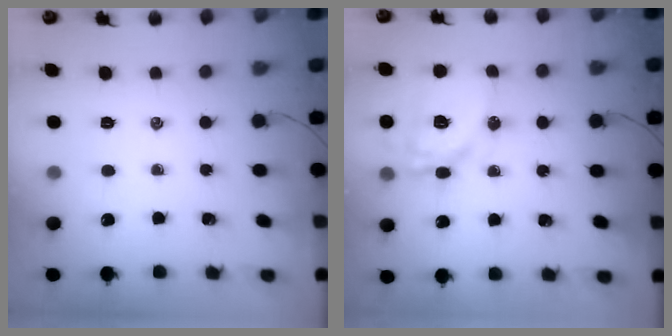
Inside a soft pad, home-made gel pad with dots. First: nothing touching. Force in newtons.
{"total": 15.7, "press": 15.5, "slide": 2.1}